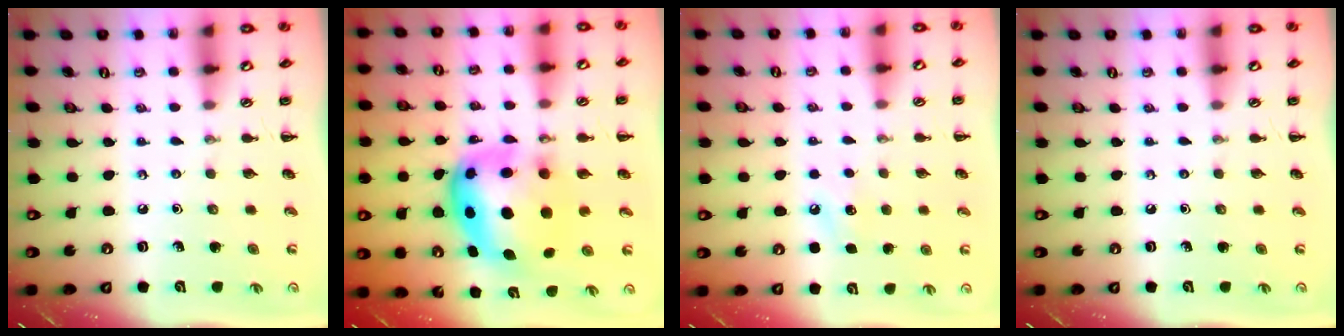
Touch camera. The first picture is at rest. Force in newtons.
{"total": 10.2, "press": 9.8, "slide": 2.8}
{"total": 6.3, "press": 6.0, "slide": 1.6}
{"total": 0.0}